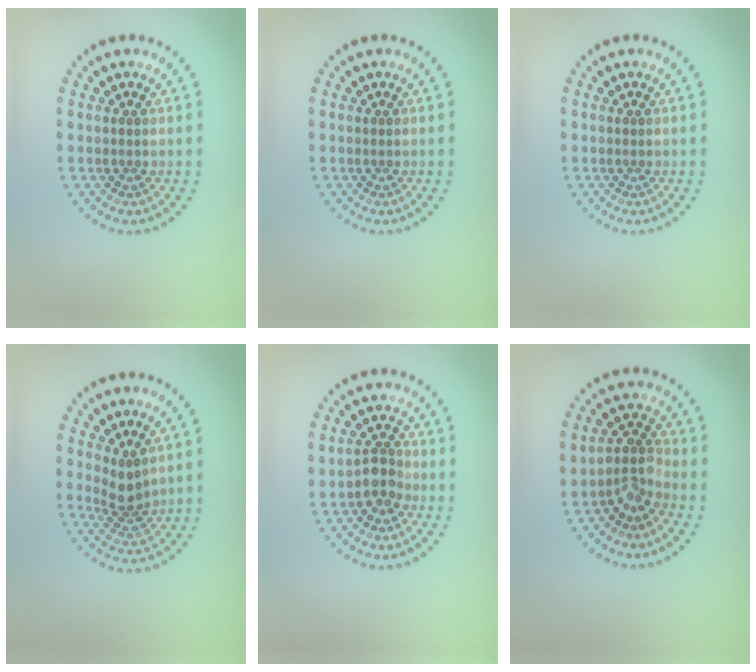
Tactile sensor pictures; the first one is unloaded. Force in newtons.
{"total": 0.0}
{"total": 0.0}
{"total": 2.5, "press": 1.9, "slide": 1.6}
{"total": 2.3, "press": 1.9, "slide": 1.2}
{"total": 2.7, "press": 2.0, "slide": 1.8}